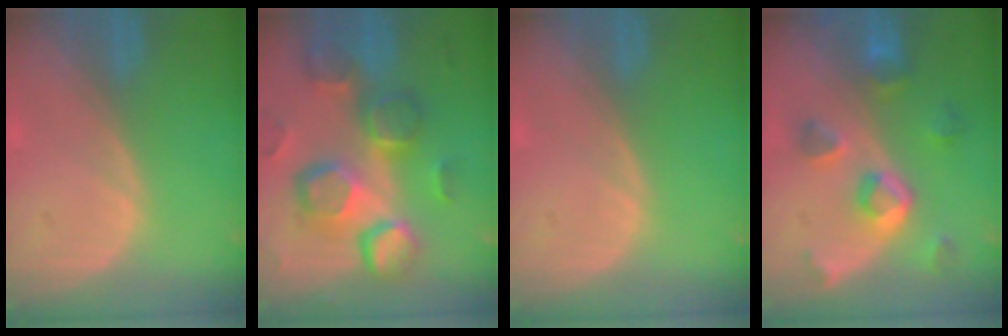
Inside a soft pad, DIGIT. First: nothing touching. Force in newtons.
{"total": 12.8, "press": 11.2, "slide": 6.2}
{"total": 0.0}
{"total": 7.8, "press": 7.0, "slide": 3.4}